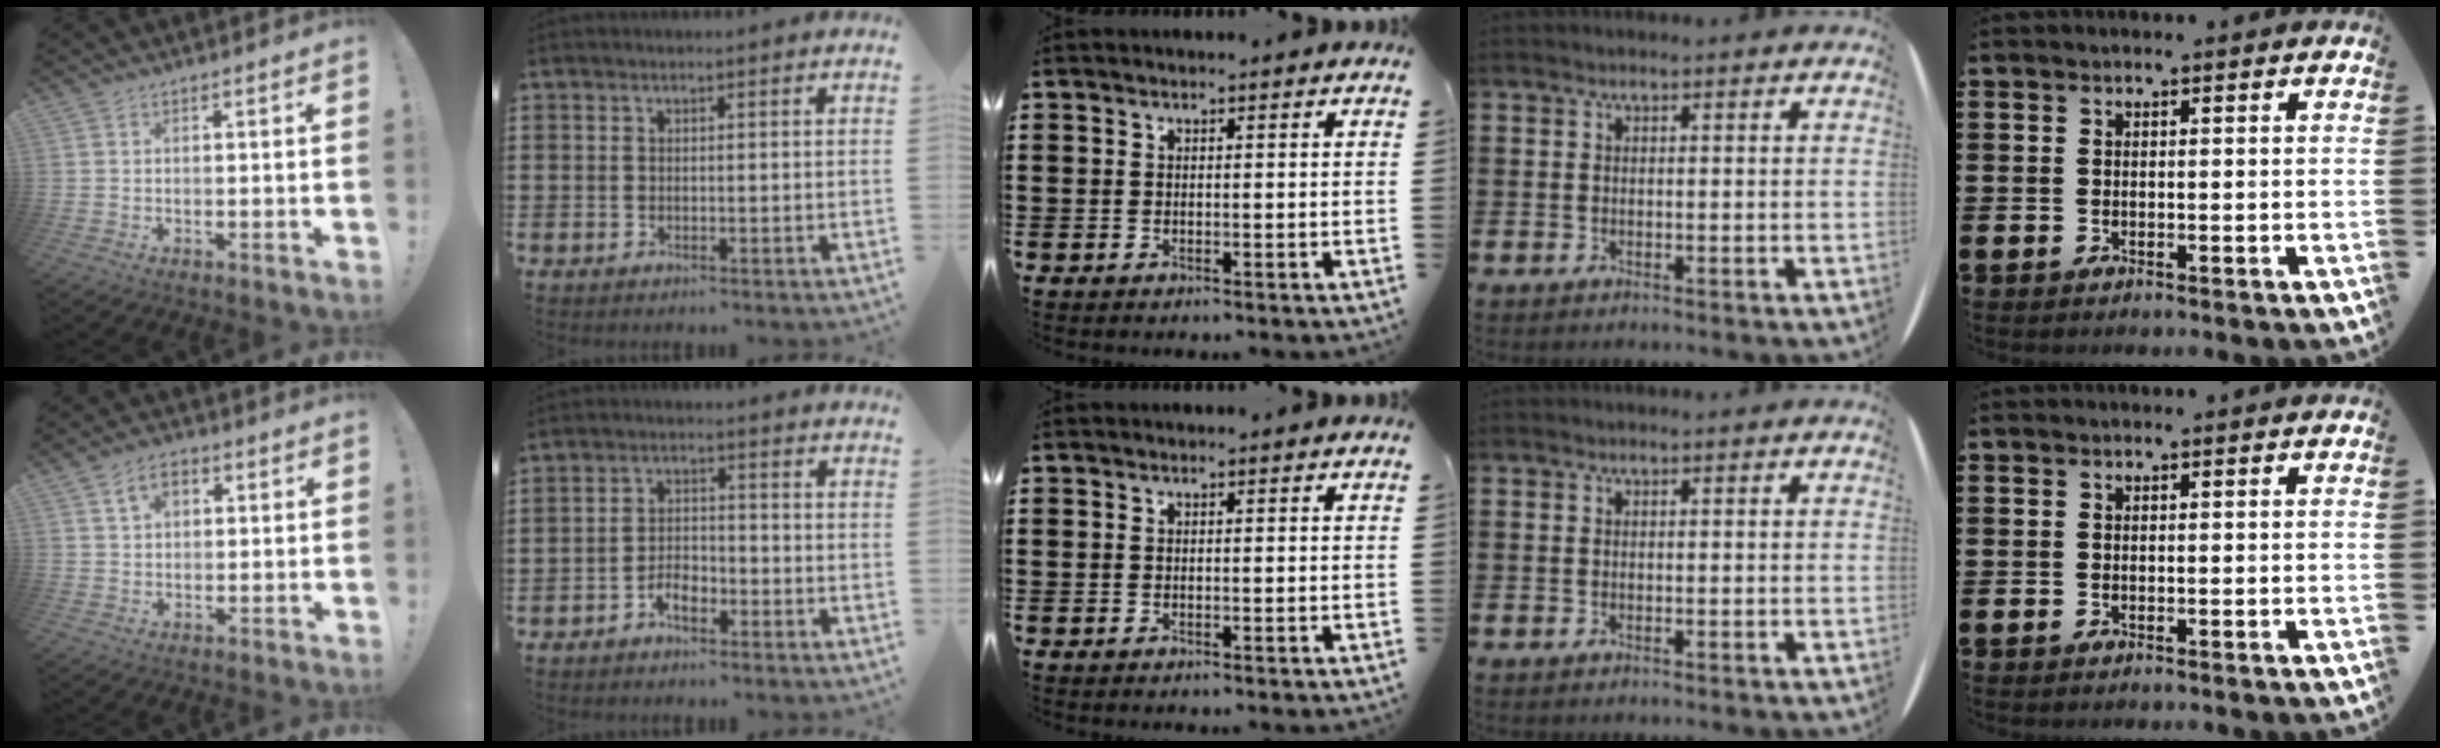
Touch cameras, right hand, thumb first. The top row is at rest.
{"thumb": {"total": 5.8, "force": [2.1, 3.7, 3.9], "torque": [-0.064, 0.004, 0.039]}, "index": {"total": 3.3, "force": [-2.4, 1.4, 1.7], "torque": [-0.033, 0.006, -0.048]}}